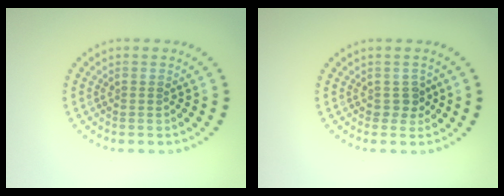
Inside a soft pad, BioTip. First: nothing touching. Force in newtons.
{"total": 1.4, "press": 1.2, "slide": 0.7}